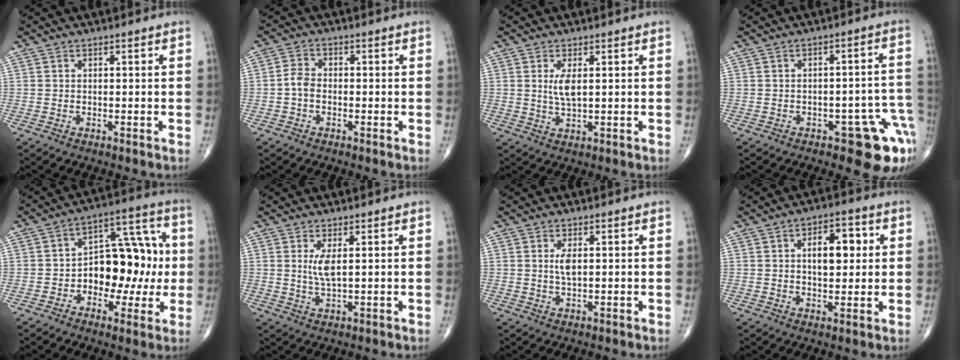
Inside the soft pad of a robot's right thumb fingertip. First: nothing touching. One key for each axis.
{"total": 3.0, "fx": -0.8, "fy": 2.1, "fz": 2.1, "tx": -0.035, "ty": 0.012, "tz": -0.023}
{"total": 3.7, "fx": 0.9, "fy": 1.2, "fz": 3.4, "tx": -0.071, "ty": -0.011, "tz": 0.021}
{"total": 10.3, "fx": -5.2, "fy": 4.3, "fz": 7.8, "tx": -0.048, "ty": 0.036, "tz": -0.060}
{"total": 15.7, "fx": -1.3, "fy": 9.7, "fz": 12.2, "tx": -0.121, "ty": 0.047, "tz": -0.019}
{"total": 3.6, "fx": 0.9, "fy": 0.8, "fz": 3.3, "tx": -0.071, "ty": -0.014, "tz": 0.023}
{"total": 2.8, "fx": 0.6, "fy": 1.0, "fz": 2.5, "tx": -0.050, "ty": -0.004, "tz": 0.012}
{"total": 8.4, "fx": 1.8, "fy": 4.5, "fz": 6.9, "tx": -0.079, "ty": 0.001, "tz": 0.024}